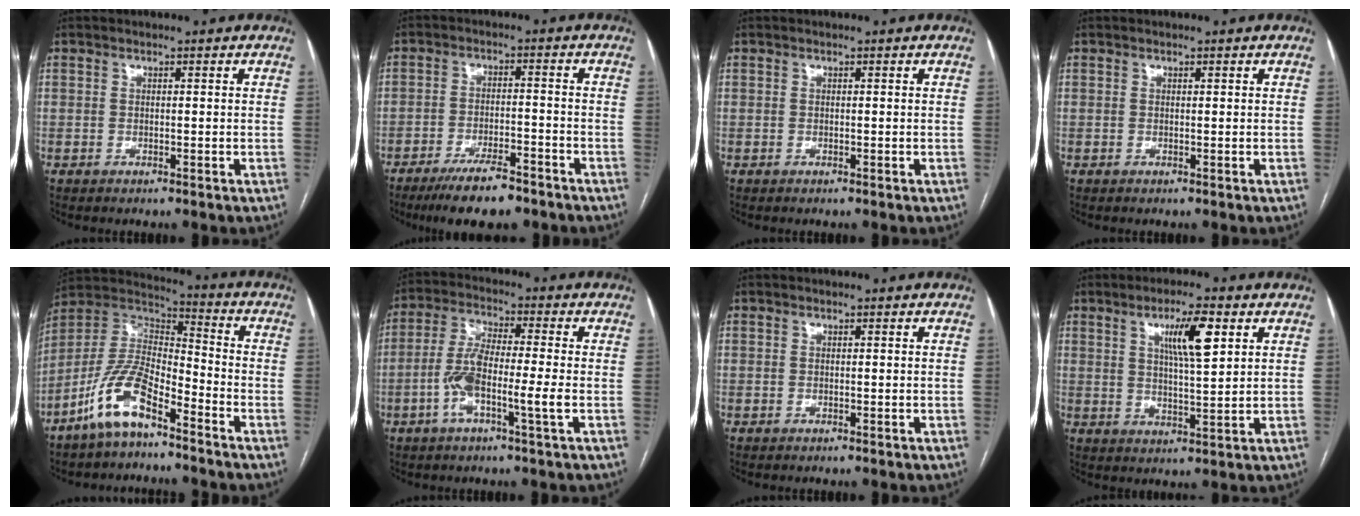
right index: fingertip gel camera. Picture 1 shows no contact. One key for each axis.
{"total": 9.6, "fx": -7.4, "fy": 2.2, "fz": 5.7, "tx": -0.095, "ty": -0.013, "tz": -0.123}
{"total": 0.0}
{"total": 0.0}
{"total": 11.7, "fx": -7.6, "fy": 3.8, "fz": 8.0, "tx": -0.175, "ty": 0.013, "tz": -0.146}
{"total": 8.5, "fx": -2.3, "fy": 0.6, "fz": 8.2, "tx": -0.167, "ty": 0.008, "tz": -0.052}
{"total": 0.0}
{"total": 7.8, "fx": 3.3, "fy": 1.0, "fz": 7.0, "tx": -0.122, "ty": 0.003, "tz": 0.057}